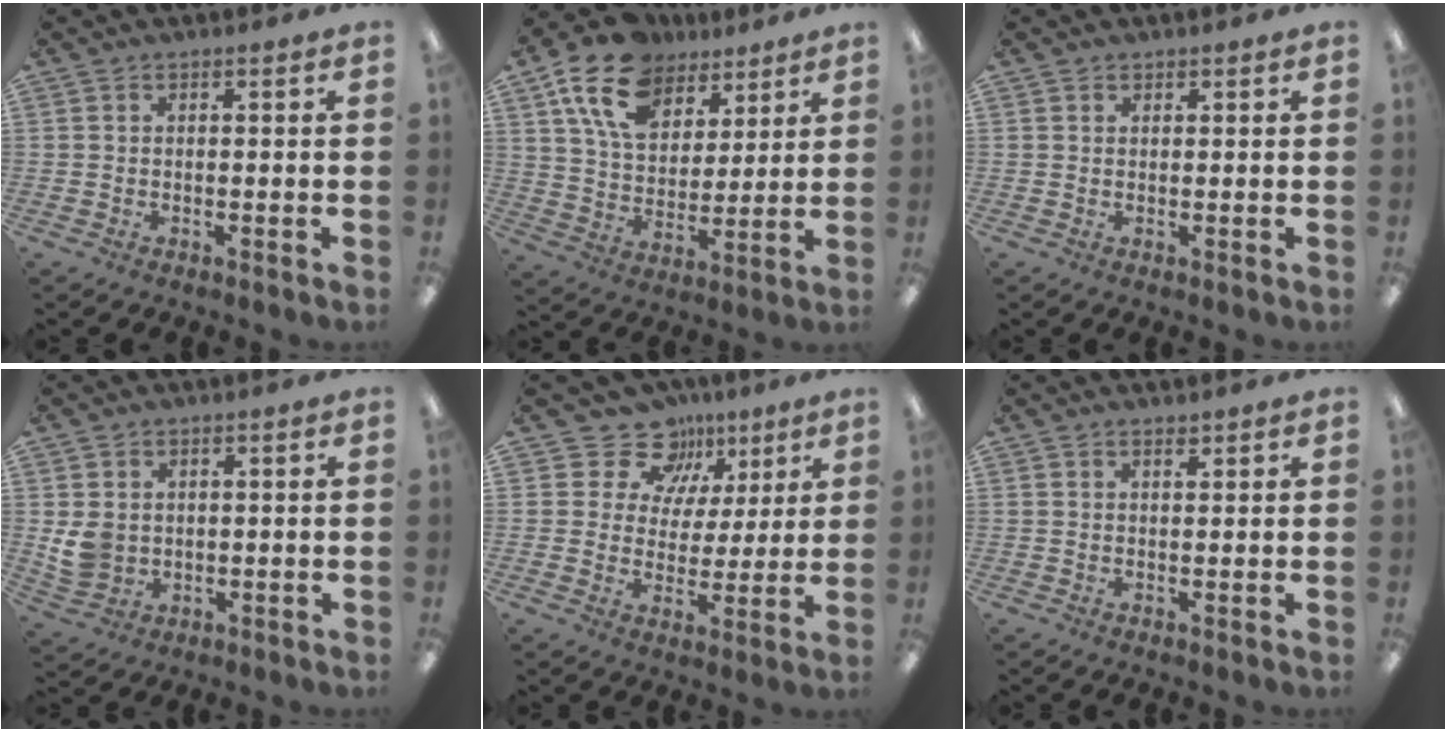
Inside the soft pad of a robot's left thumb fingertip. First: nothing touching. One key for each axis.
{"total": 17.1, "fx": 10.5, "fy": 10.7, "fz": 8.1, "tx": -0.158, "ty": -0.038, "tz": 0.197}
{"total": 1.0, "fx": 0.8, "fy": 0.7, "fz": 0.0, "tx": 0.001, "ty": 0.001, "tz": 0.015}
{"total": 5.8, "fx": 1.0, "fy": 5.0, "fz": 2.6, "tx": -0.043, "ty": 0.003, "tz": 0.024}
{"total": 12.6, "fx": 7.6, "fy": 9.5, "fz": 3.4, "tx": -0.057, "ty": -0.043, "tz": 0.144}
{"total": 1.3, "fx": 1.1, "fy": 0.3, "fz": 0.4, "tx": -0.010, "ty": -0.001, "tz": 0.021}